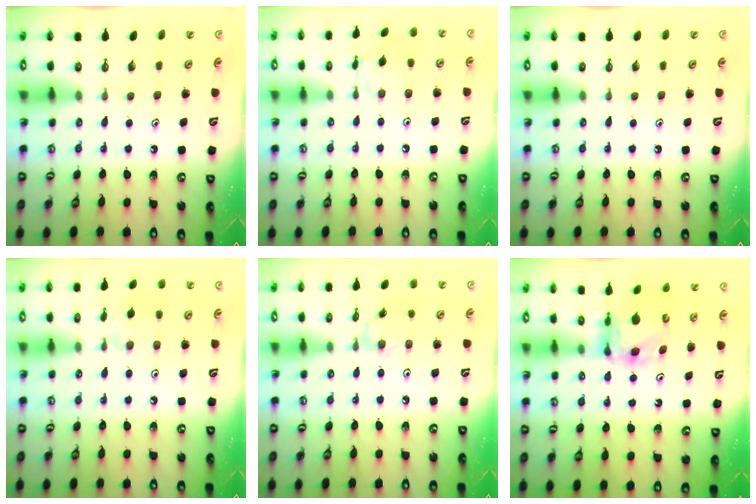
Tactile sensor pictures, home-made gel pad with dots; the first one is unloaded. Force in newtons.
{"total": 5.9, "press": 5.9, "slide": 0.5}
{"total": 0.0}
{"total": 2.8, "press": 2.7, "slide": 0.5}
{"total": 2.2, "press": 2.2, "slide": 0.4}
{"total": 5.6, "press": 5.6, "slide": 0.6}